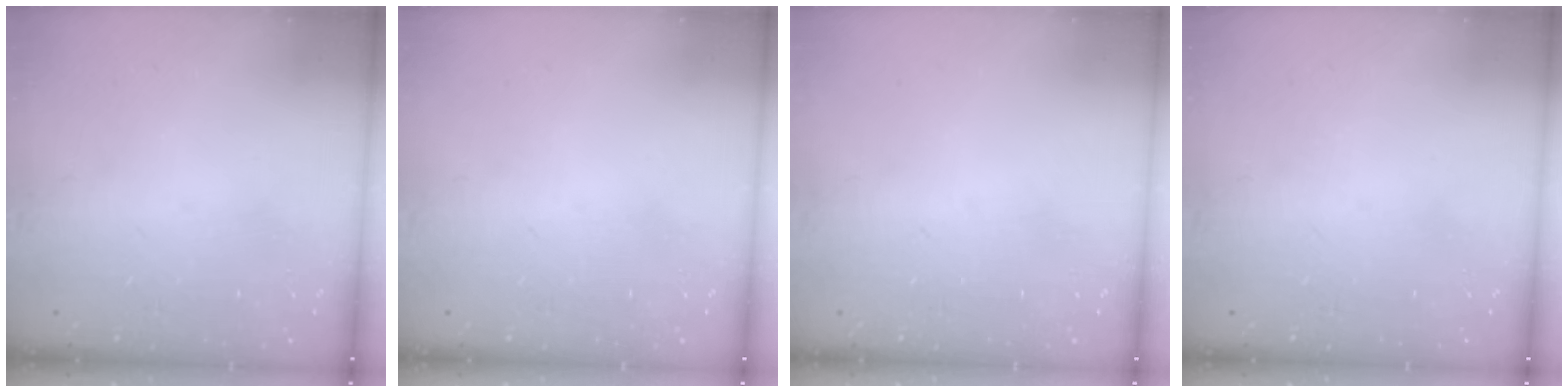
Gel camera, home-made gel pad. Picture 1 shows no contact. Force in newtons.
{"total": 0.0}
{"total": 0.0}
{"total": 0.0}